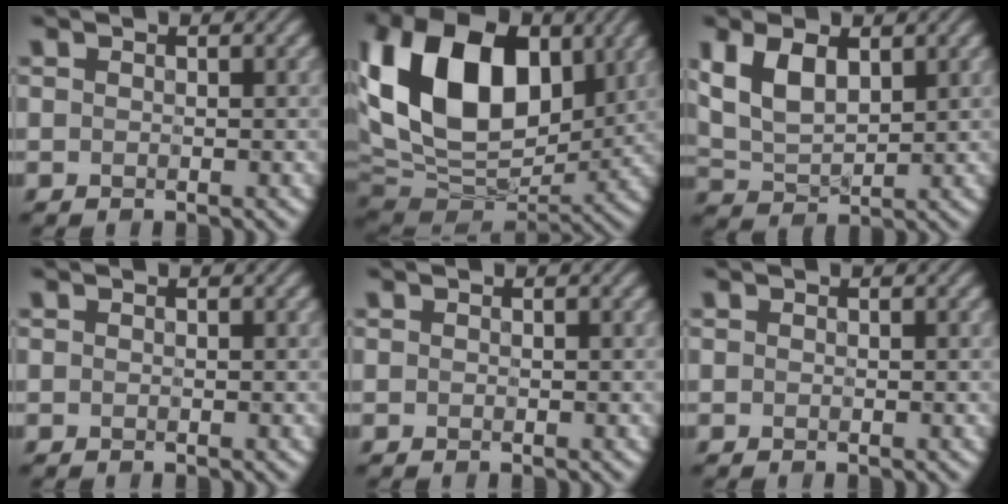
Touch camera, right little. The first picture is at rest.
{"total": 16.1, "force": [3.5, 10.6, 11.5], "torque": [-0.223, 0.021, 0.060]}
{"total": 5.4, "force": [1.7, 3.0, 4.2], "torque": [-0.093, 0.001, 0.032]}
{"total": 0.0}
{"total": 0.0}
{"total": 0.0}